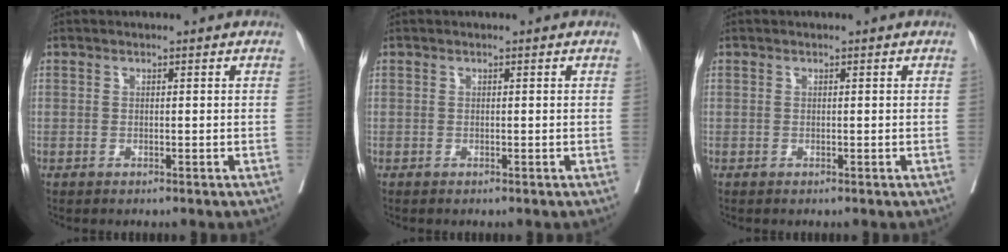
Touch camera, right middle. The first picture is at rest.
{"total": 0.0}
{"total": 0.0}